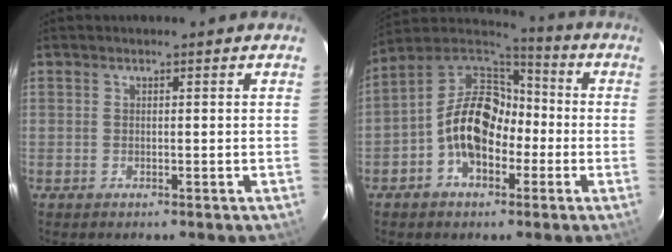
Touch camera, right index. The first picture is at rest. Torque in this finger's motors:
{"motor_torque": [0.44, -0.02, 0.77, 0.16]}